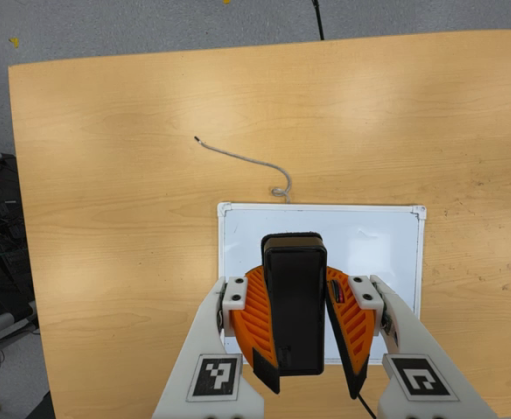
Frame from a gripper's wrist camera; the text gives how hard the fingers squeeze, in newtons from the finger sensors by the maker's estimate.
{"total": 11.3, "left": 10.3, "right": 12.3}